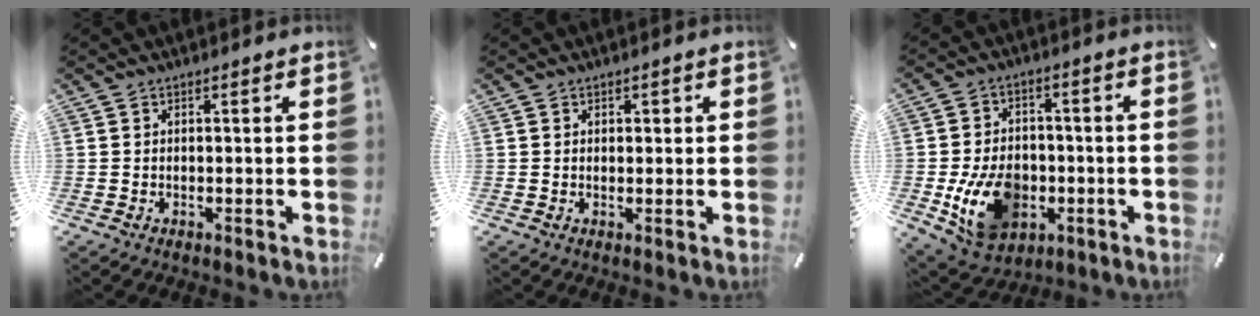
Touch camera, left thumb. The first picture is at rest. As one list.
[{"total": 0.9, "force": [0.3, 0.8, 0.3], "torque": [0.001, 0.001, 0.002]}, {"total": 14.1, "force": [-3.7, 10.5, 8.6], "torque": [-0.166, 0.009, -0.064]}]